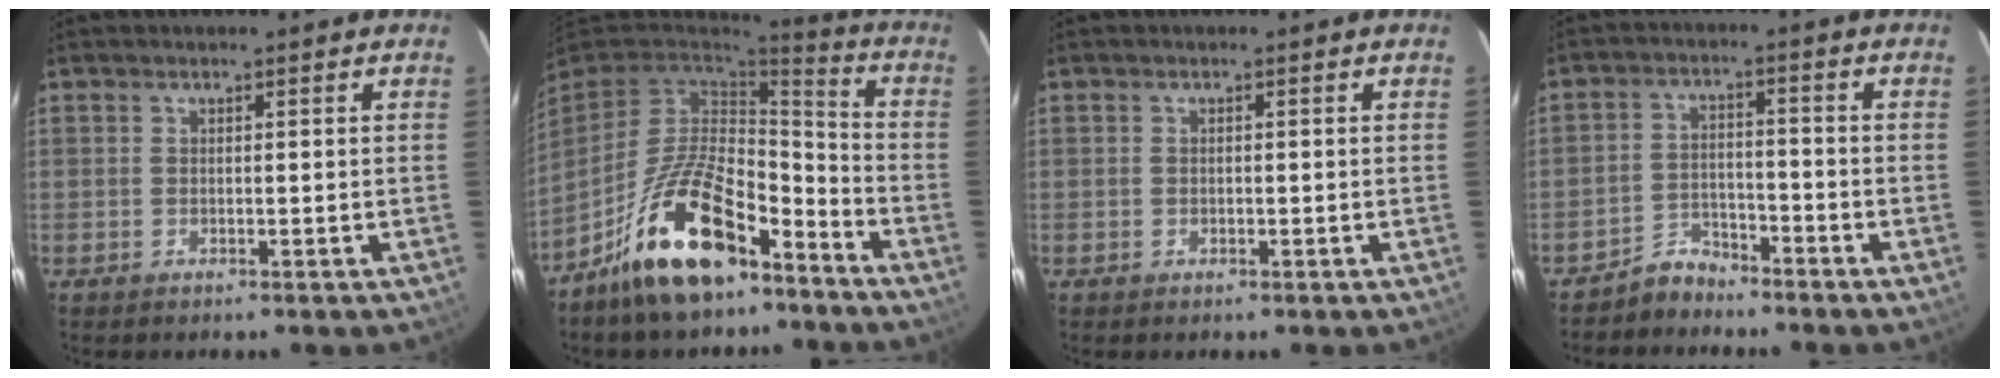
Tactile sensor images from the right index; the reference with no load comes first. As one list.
[{"total": 18.9, "force": [-11.8, 8.0, 12.3], "torque": [-0.248, 0.007, -0.205]}, {"total": 0.5, "force": [-0.2, 0.5, 0.1], "torque": [0.002, -0.001, -0.001]}, {"total": 4.5, "force": [-4.1, 1.7, 0.1], "torque": [-0.008, 0.018, -0.073]}]